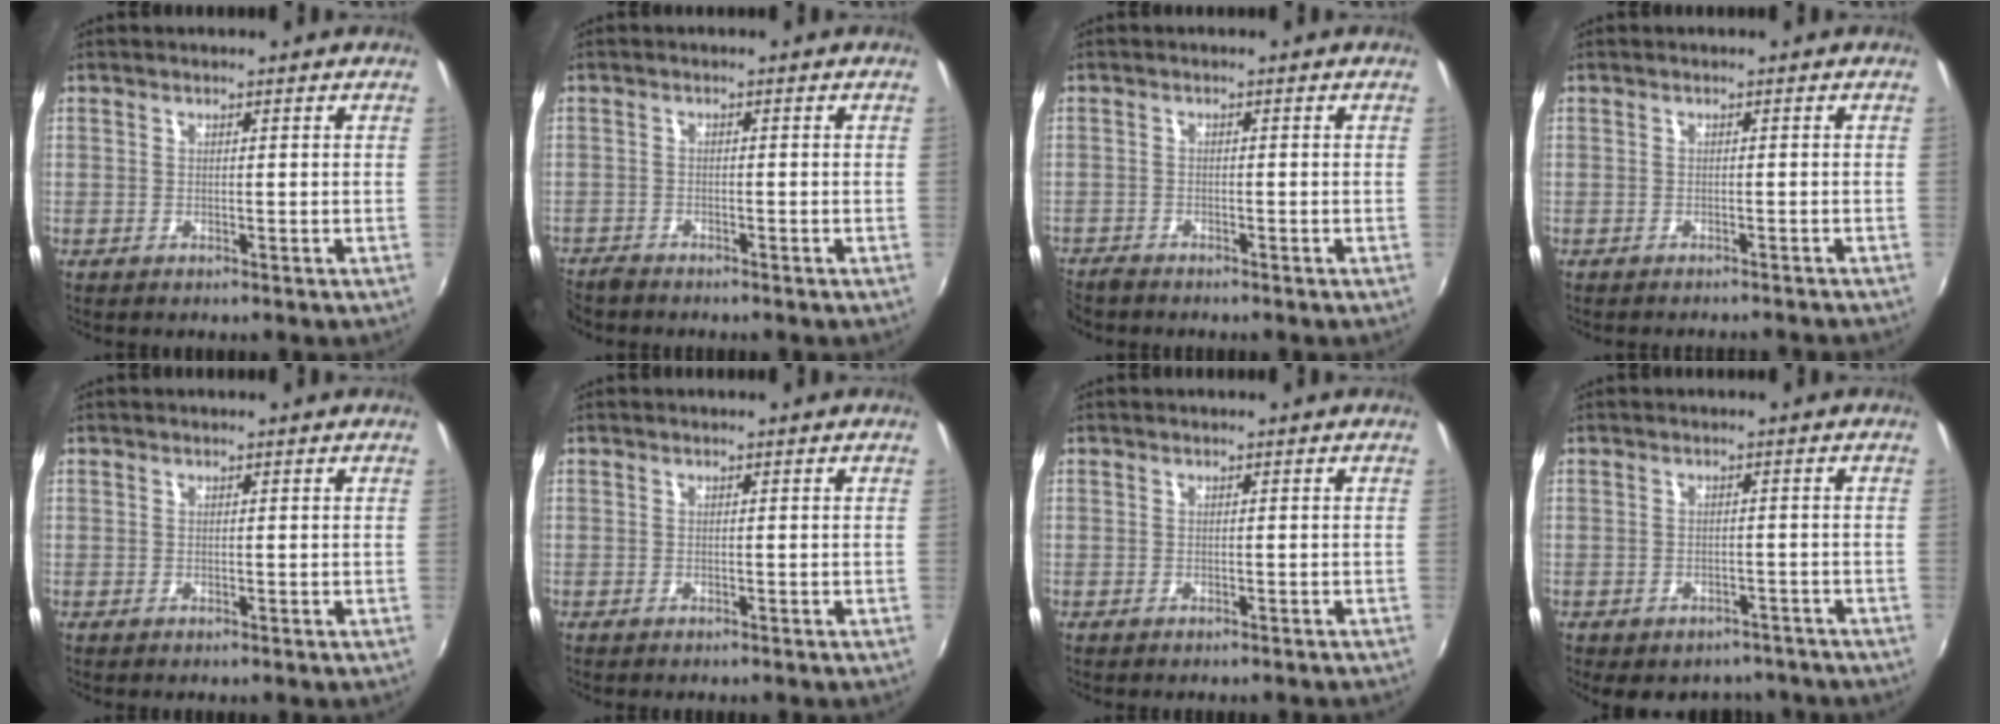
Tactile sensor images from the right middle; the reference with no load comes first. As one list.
[{"total": 3.3, "force": [-3.1, 0.9, 0.5], "torque": [-0.024, -0.014, -0.063]}, {"total": 2.8, "force": [-2.7, 0.7, 0.5], "torque": [-0.021, -0.014, -0.055]}, {"total": 4.1, "force": [-3.8, 0.6, 1.4], "torque": [-0.030, -0.010, -0.052]}, {"total": 0.0}, {"total": 0.0}, {"total": 0.9, "force": [-0.8, 0.2, 0.4], "torque": [-0.008, -0.004, -0.011]}, {"total": 8.3, "force": [-6.4, 4.4, 2.7], "torque": [-0.058, -0.006, -0.075]}]